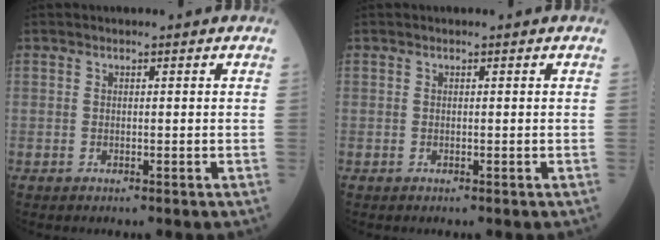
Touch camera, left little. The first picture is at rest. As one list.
[{"total": 0.0}]